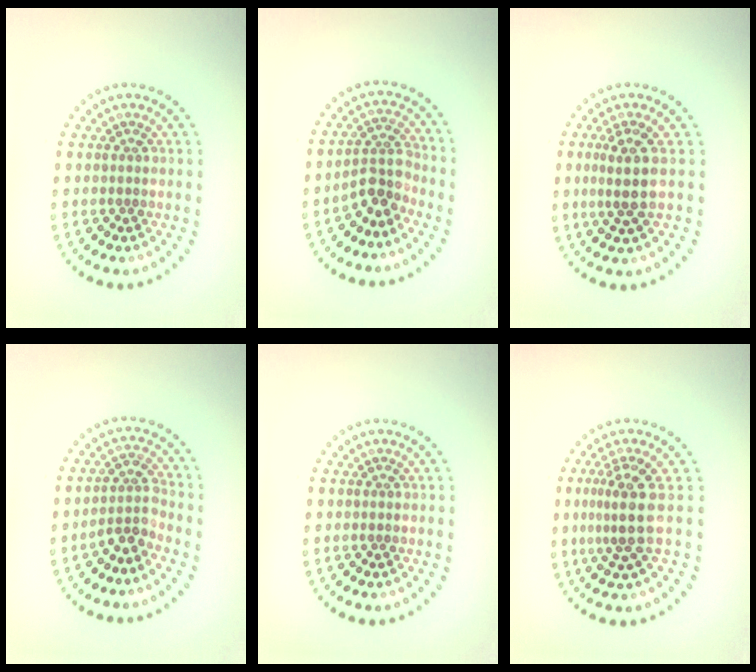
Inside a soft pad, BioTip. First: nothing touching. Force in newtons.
{"total": 2.9, "press": 2.4, "slide": 1.6}
{"total": 2.9, "press": 2.3, "slide": 1.6}
{"total": 2.5, "press": 1.9, "slide": 1.7}
{"total": 0.0}
{"total": 3.4, "press": 2.5, "slide": 2.3}